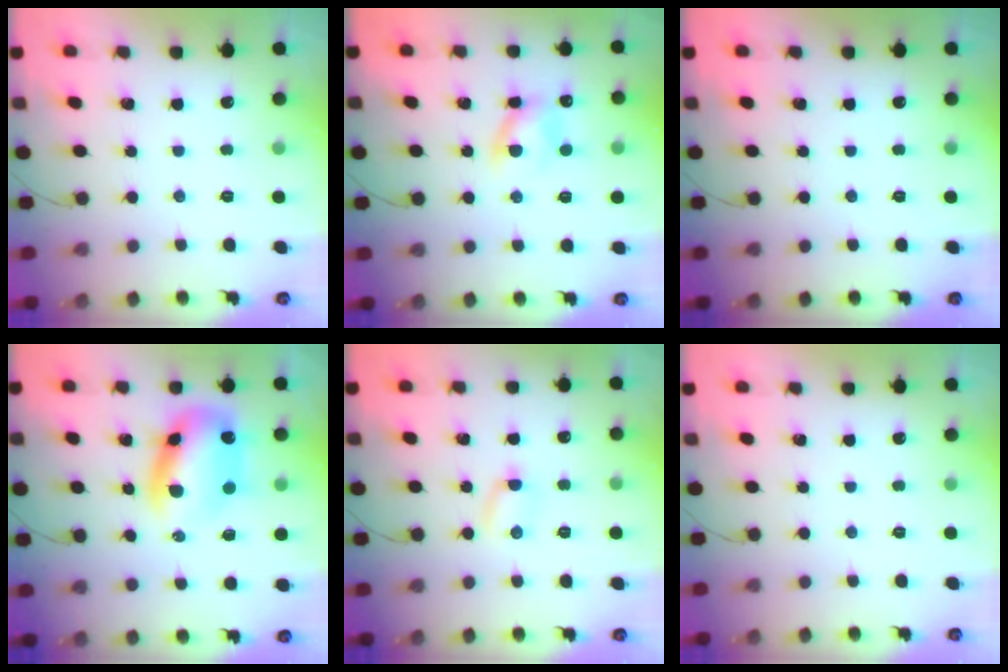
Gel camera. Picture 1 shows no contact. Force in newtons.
{"total": 7.4, "press": 7.3, "slide": 1.4}
{"total": 0.0}
{"total": 11.8, "press": 11.3, "slide": 3.2}
{"total": 2.6, "press": 2.5, "slide": 0.9}
{"total": 0.0}